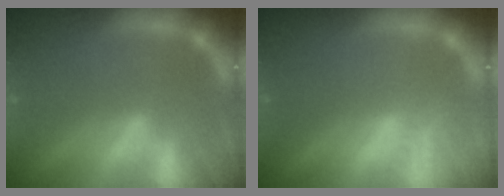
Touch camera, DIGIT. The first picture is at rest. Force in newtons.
{"total": 1.5}